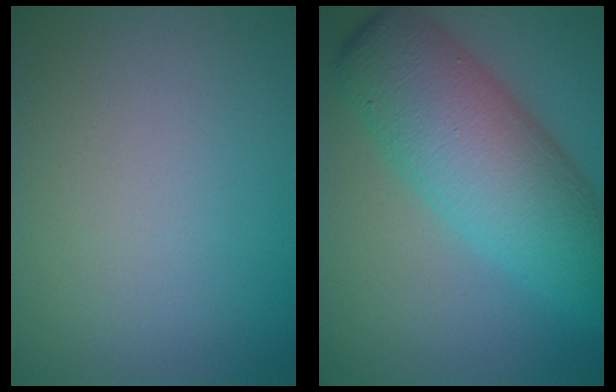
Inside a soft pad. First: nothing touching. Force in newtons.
{"total": 9.9, "press": 9.9, "slide": 0.1}